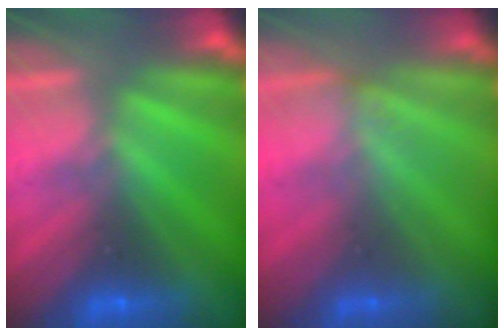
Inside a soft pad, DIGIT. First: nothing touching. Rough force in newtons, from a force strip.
{"total": 1.7}